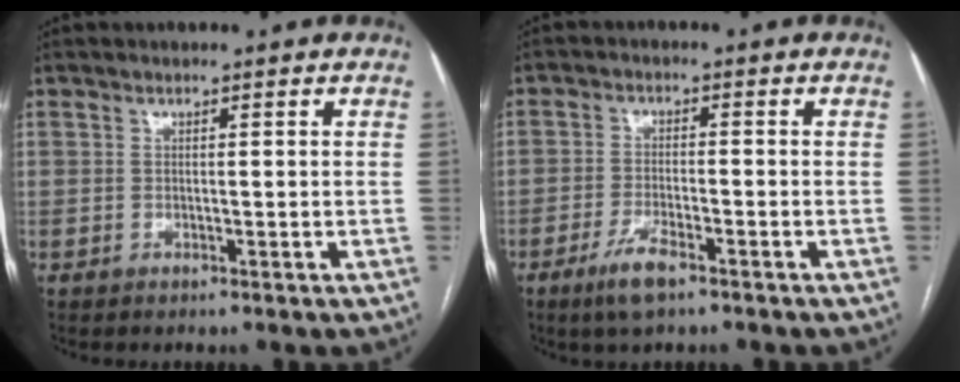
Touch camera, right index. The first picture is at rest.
{"total": 5.0, "force": [-3.3, 1.0, 3.6], "torque": [-0.078, -0.006, -0.060]}